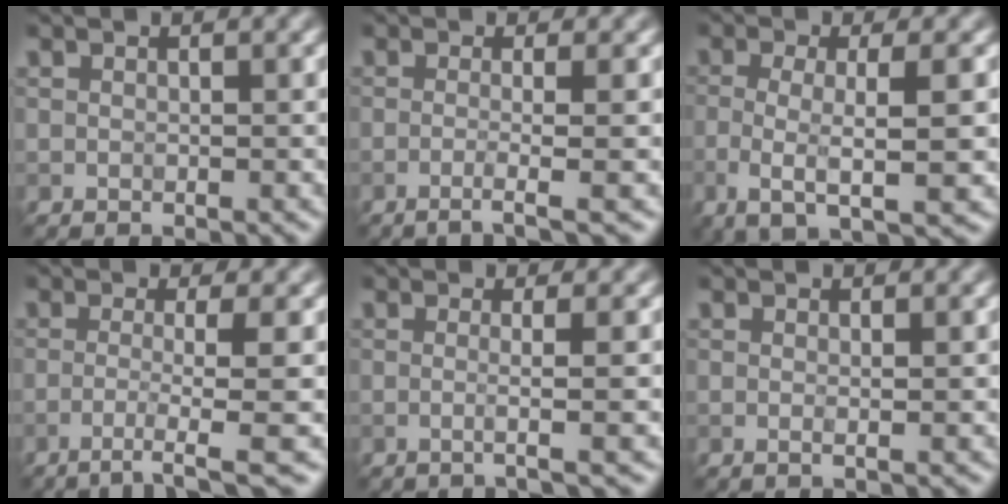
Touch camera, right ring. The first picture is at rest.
{"total": 3.2, "force": [-0.7, 0.9, 3.0], "torque": [-0.031, -0.006, -0.025]}
{"total": 5.9, "force": [-1.1, 1.6, 5.6], "torque": [-0.094, -0.010, -0.022]}
{"total": 4.3, "force": [-1.4, 0.6, 4.0], "torque": [-0.058, 0.000, -0.035]}
{"total": 2.8, "force": [-0.1, 0.8, 2.6], "torque": [-0.033, -0.003, -0.029]}
{"total": 0.8, "force": [0.0, 0.2, 0.8], "torque": [-0.008, -0.003, -0.003]}